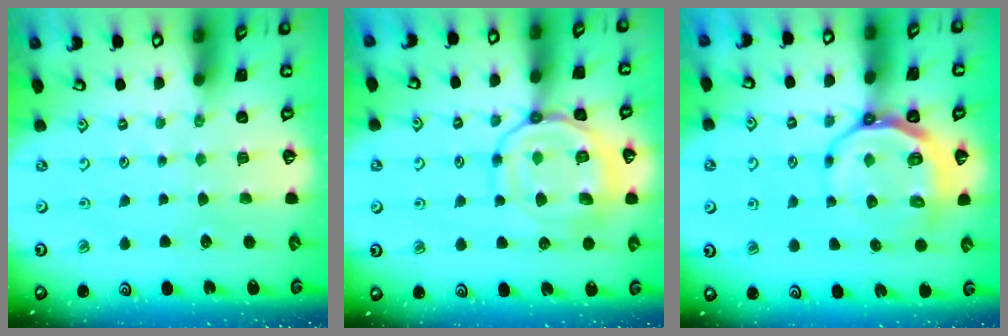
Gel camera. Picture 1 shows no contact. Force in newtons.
{"total": 15.1, "press": 15.1, "slide": 1.4}
{"total": 9.6, "press": 9.0, "slide": 3.3}